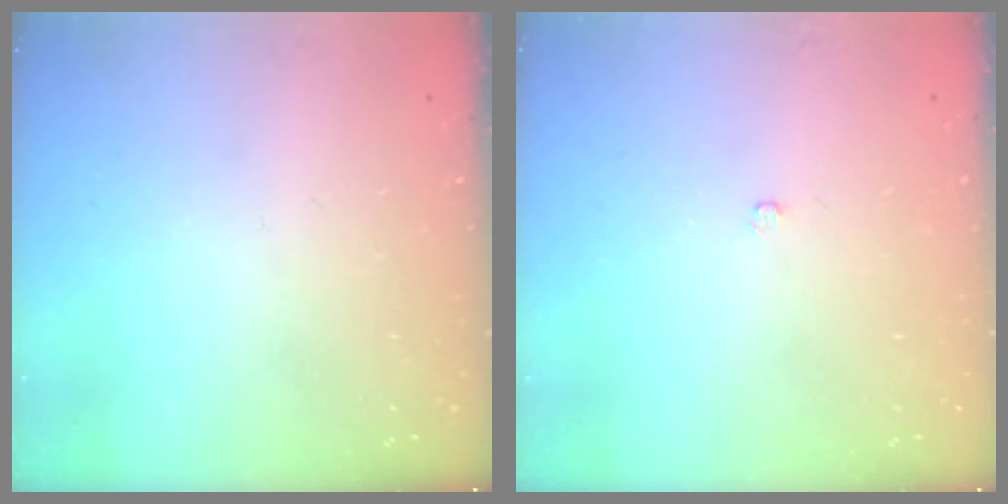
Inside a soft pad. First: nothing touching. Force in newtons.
{"total": 2.0, "press": 2.0, "slide": 0.3}